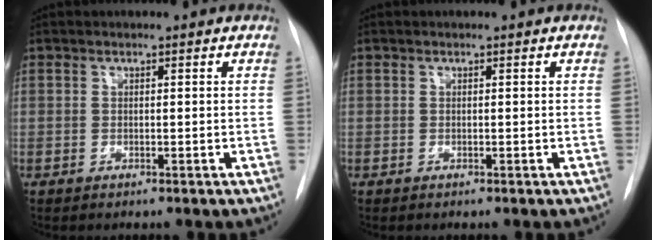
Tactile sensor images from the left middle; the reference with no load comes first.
{"total": 0.0}